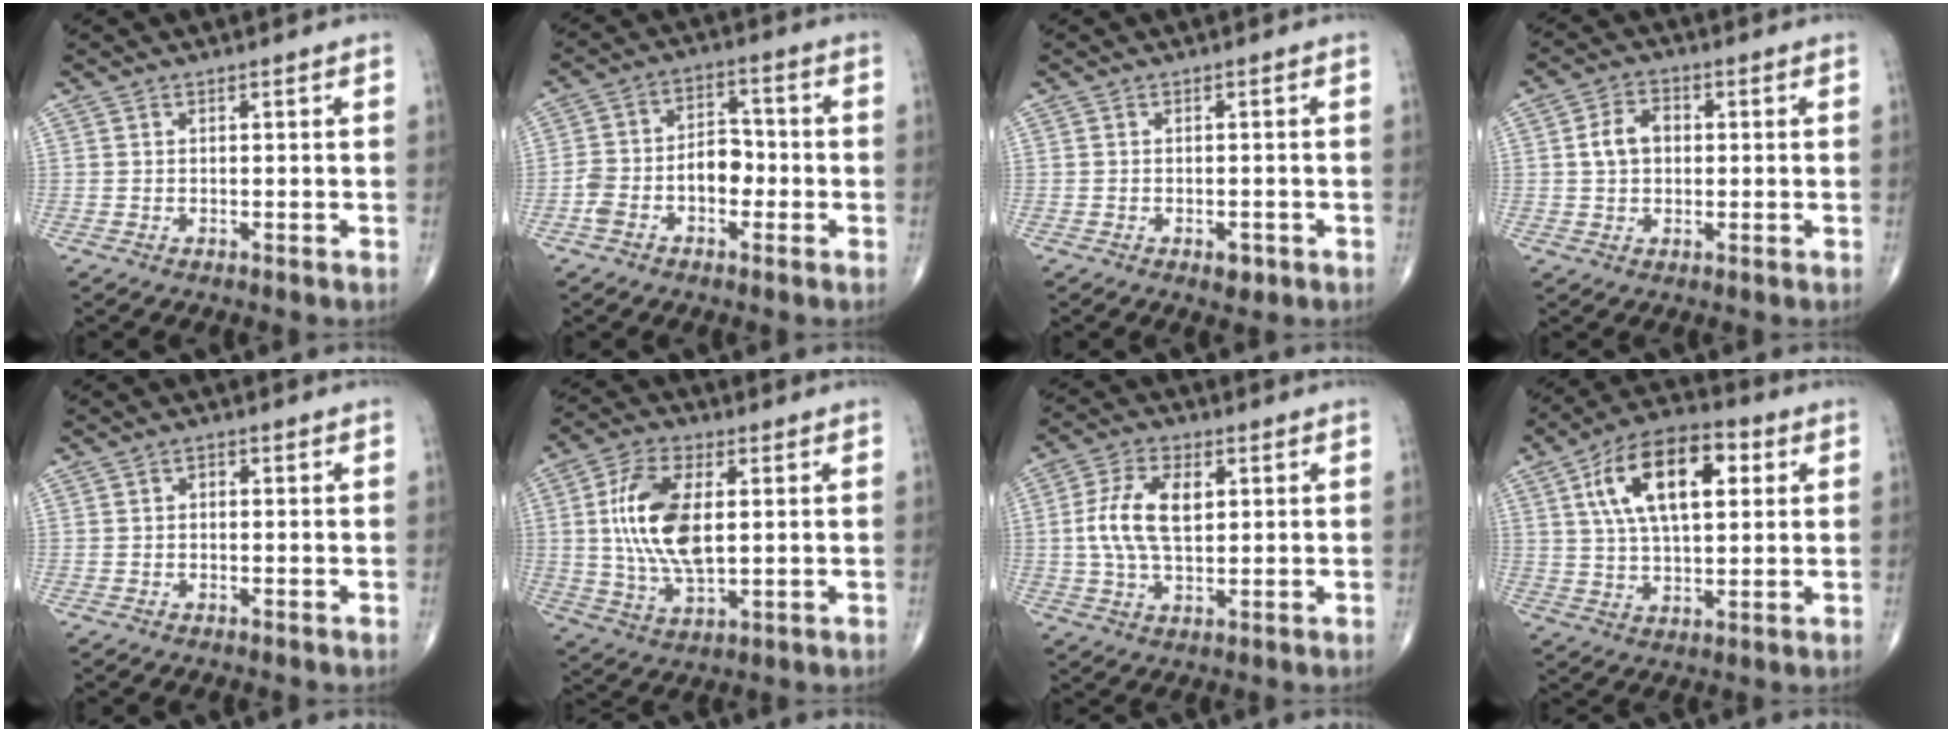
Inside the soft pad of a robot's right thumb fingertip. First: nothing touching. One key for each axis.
{"total": 8.5, "fx": -2.5, "fy": 5.5, "fz": 6.0, "tx": -0.096, "ty": 0.042, "tz": -0.051}
{"total": 2.6, "fx": -1.2, "fy": 1.4, "fz": 1.9, "tx": -0.016, "ty": 0.002, "tz": -0.012}
{"total": 5.8, "fx": 0.5, "fy": 4.2, "fz": 4.0, "tx": -0.068, "ty": 0.014, "tz": 0.004}
{"total": 0.9, "fx": 0.0, "fy": 0.7, "fz": 0.6, "tx": -0.004, "ty": 0.001, "tz": -0.006}
{"total": 14.3, "fx": 1.8, "fy": 7.1, "fz": 12.2, "tx": -0.240, "ty": -0.008, "tz": 0.035}
{"total": 10.4, "fx": 1.5, "fy": 5.7, "fz": 8.6, "tx": -0.168, "ty": 0.006, "tz": 0.028}
{"total": 16.7, "fx": 5.1, "fy": 8.2, "fz": 13.7, "tx": -0.221, "ty": 0.007, "tz": 0.080}